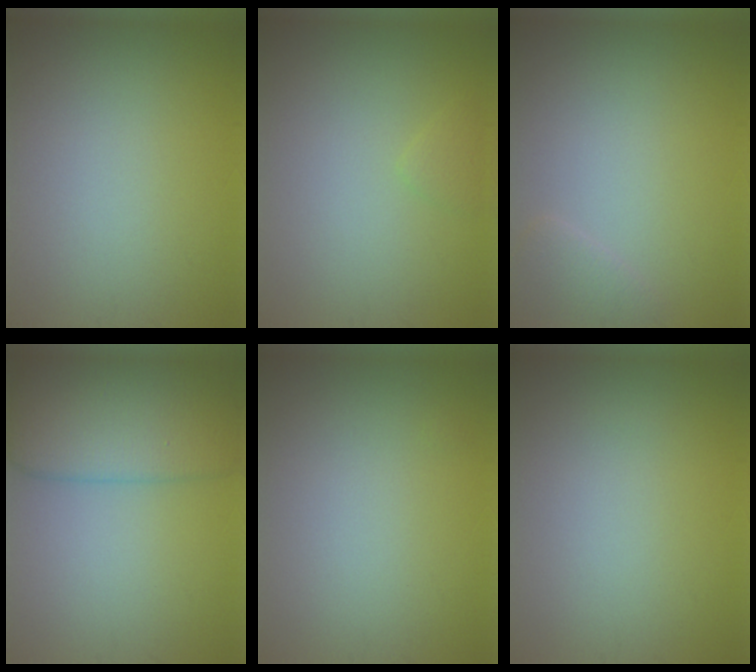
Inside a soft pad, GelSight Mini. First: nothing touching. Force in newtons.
{"total": 0.9, "press": 0.9, "slide": 0.1}
{"total": 1.3, "press": 1.3, "slide": 0.2}
{"total": 6.3, "press": 6.3, "slide": 0.6}
{"total": 0.0}
{"total": 0.0}